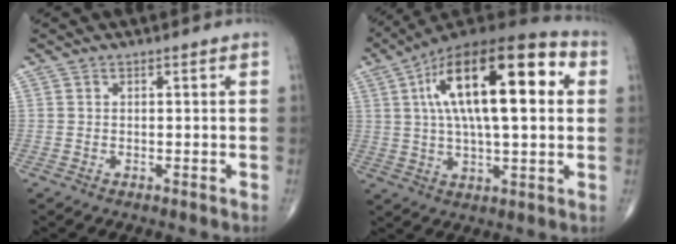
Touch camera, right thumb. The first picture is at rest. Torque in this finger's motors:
{"motor_torque": [0.52, 4.49, 2.45, 0.32, 0.79]}